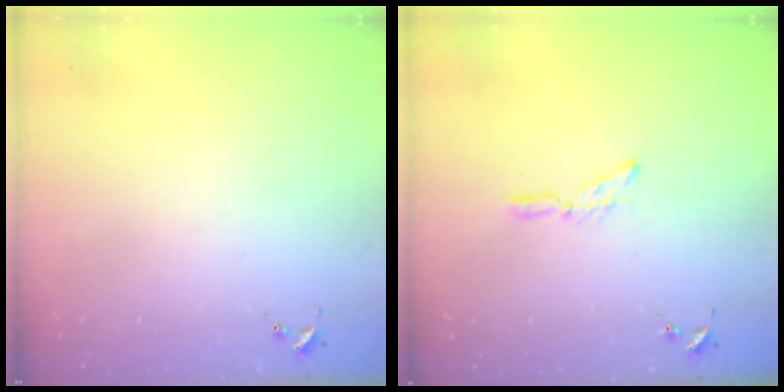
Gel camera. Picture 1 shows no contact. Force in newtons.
{"total": 6.8, "press": 6.8, "slide": 0.2}